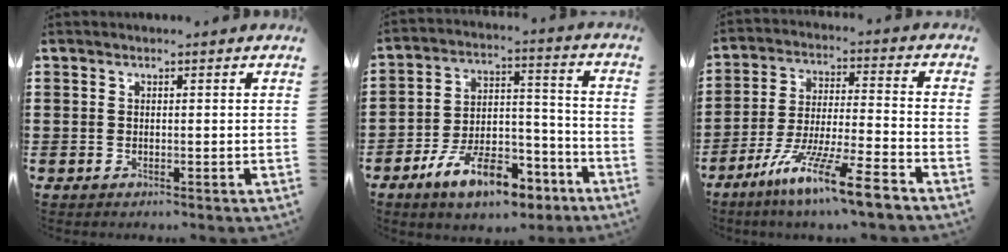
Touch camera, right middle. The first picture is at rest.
{"total": 11.5, "force": [-7.9, 4.7, 6.9], "torque": [-0.132, 0.033, -0.148]}
{"total": 11.1, "force": [-8.7, 0.0, 7.0], "torque": [-0.134, 0.003, -0.169]}